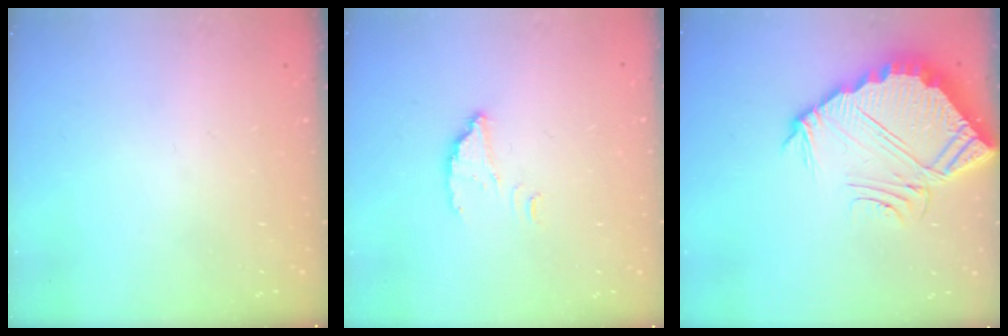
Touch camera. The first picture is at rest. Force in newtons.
{"total": 2.5, "press": 2.5, "slide": 0.0}
{"total": 8.4, "press": 8.4, "slide": 0.6}